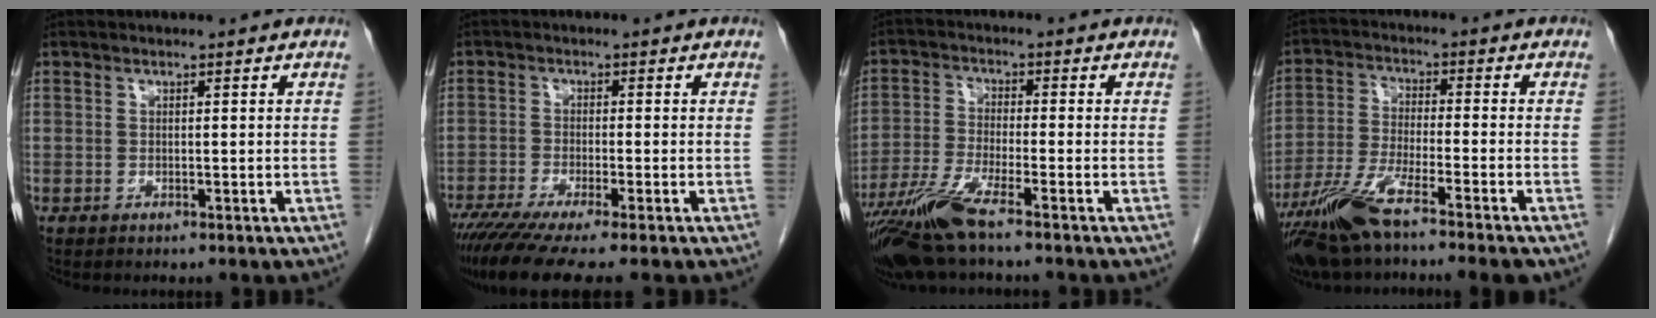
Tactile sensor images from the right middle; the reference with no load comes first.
{"total": 11.0, "force": [-8.7, -0.2, 6.8], "torque": [-0.103, -0.030, -0.141]}
{"total": 8.5, "force": [-6.0, 0.1, 6.0], "torque": [-0.128, -0.026, -0.118]}
{"total": 10.8, "force": [-7.7, -0.2, 7.5], "torque": [-0.152, -0.029, -0.142]}